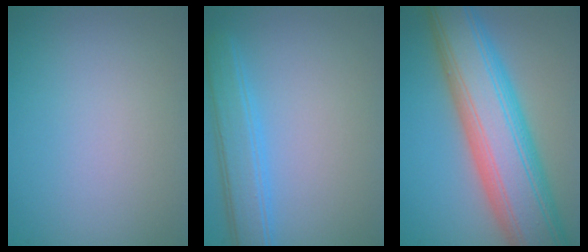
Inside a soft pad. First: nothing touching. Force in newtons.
{"total": 3.7, "press": 3.7, "slide": 0.1}
{"total": 12.0, "press": 12.0, "slide": 0.6}